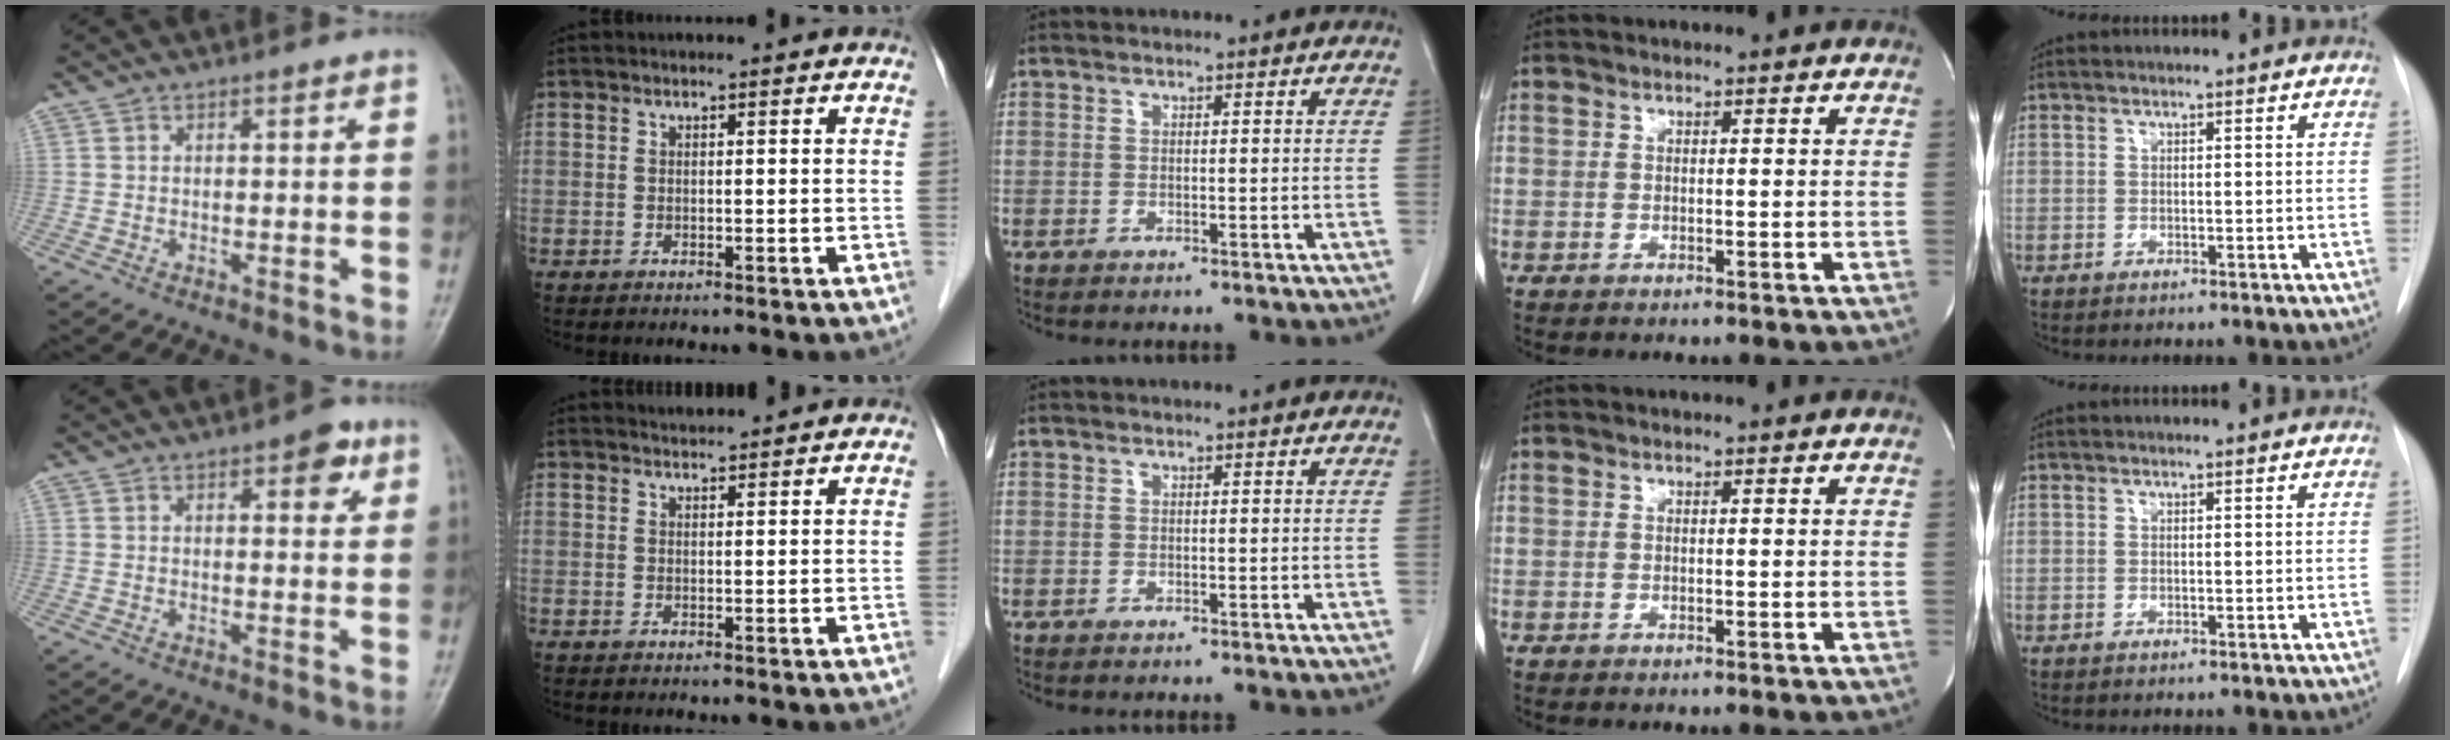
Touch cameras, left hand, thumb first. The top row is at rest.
{"thumb": {"total": 4.6, "force": [2.2, 2.1, 3.4], "torque": [-0.026, -0.005, 0.021]}, "index": {"total": 1.7, "force": [1.7, 0.0, -0.2], "torque": [-0.008, 0.011, 0.033]}}